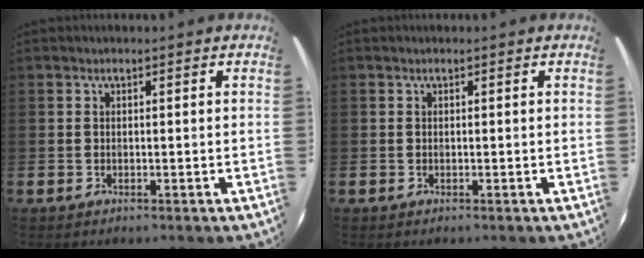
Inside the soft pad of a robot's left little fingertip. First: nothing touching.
{"total": 0.0}